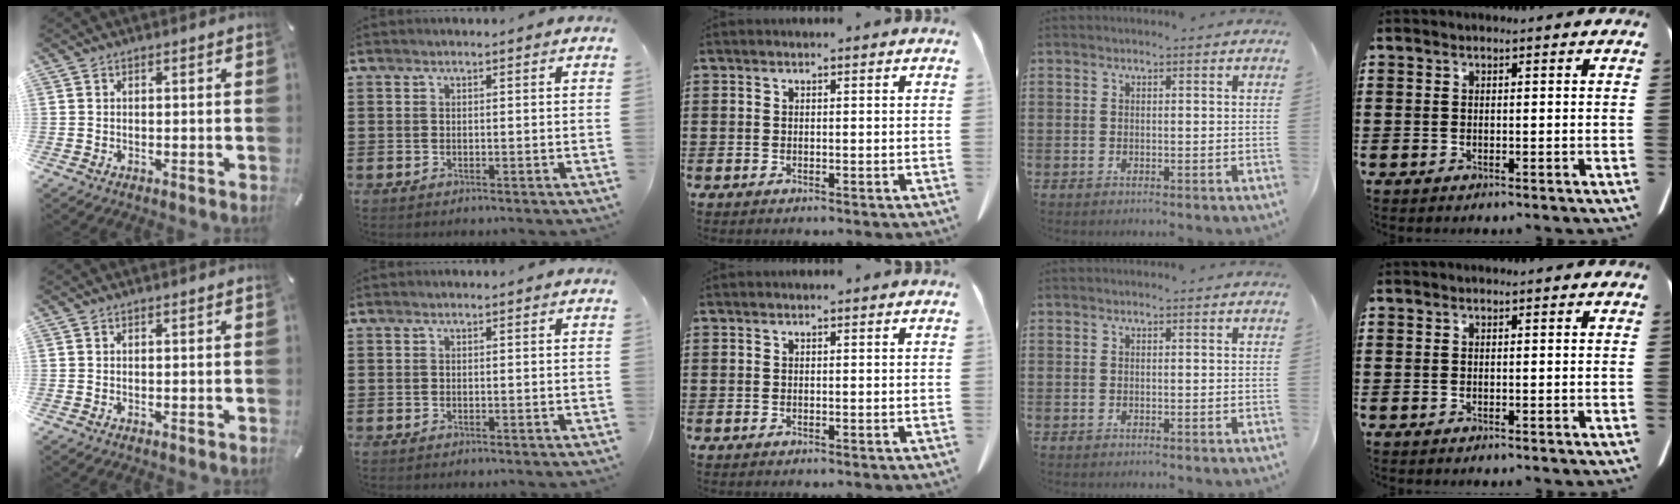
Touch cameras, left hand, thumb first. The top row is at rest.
{}